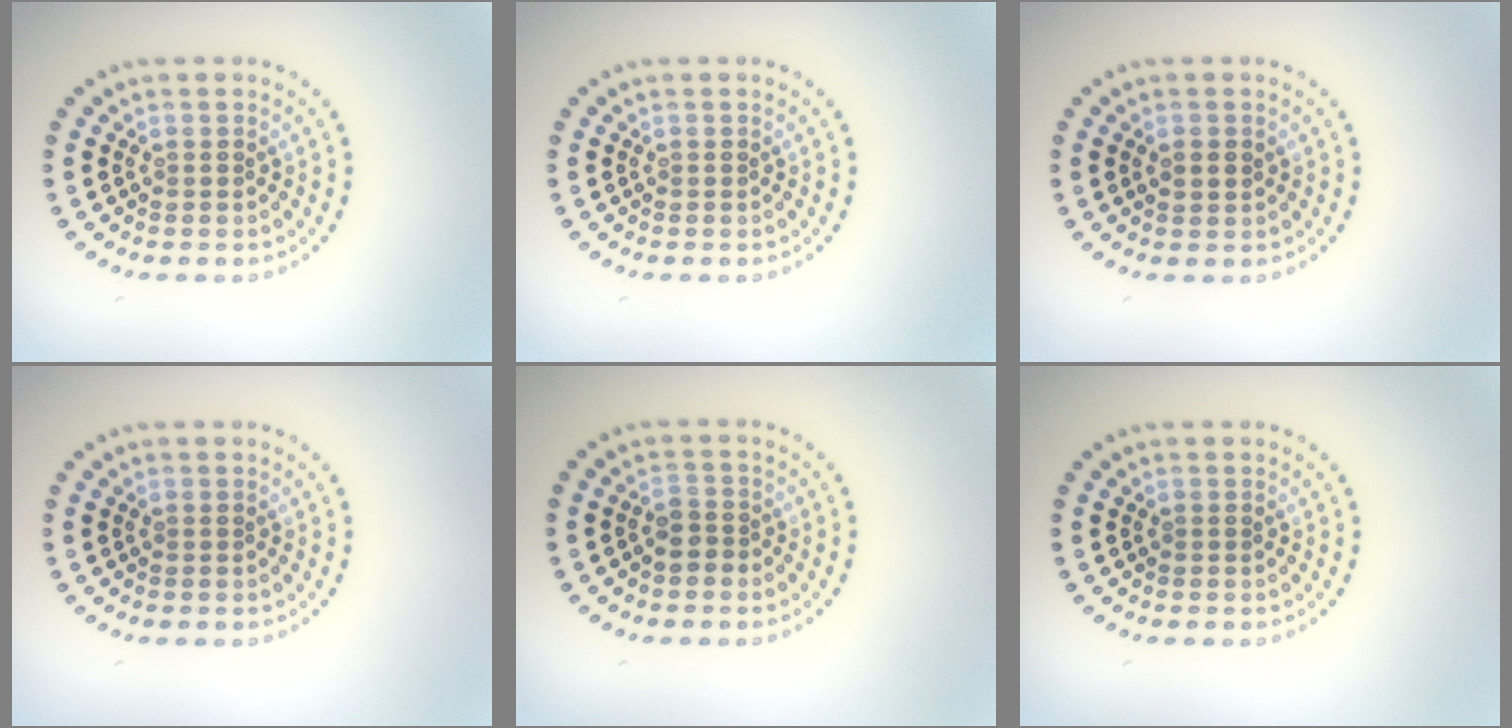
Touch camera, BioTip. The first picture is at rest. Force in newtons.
{"total": 0.0}
{"total": 1.5, "press": 1.5, "slide": 0.1}
{"total": 0.0}
{"total": 1.7, "press": 1.5, "slide": 0.9}
{"total": 0.0}